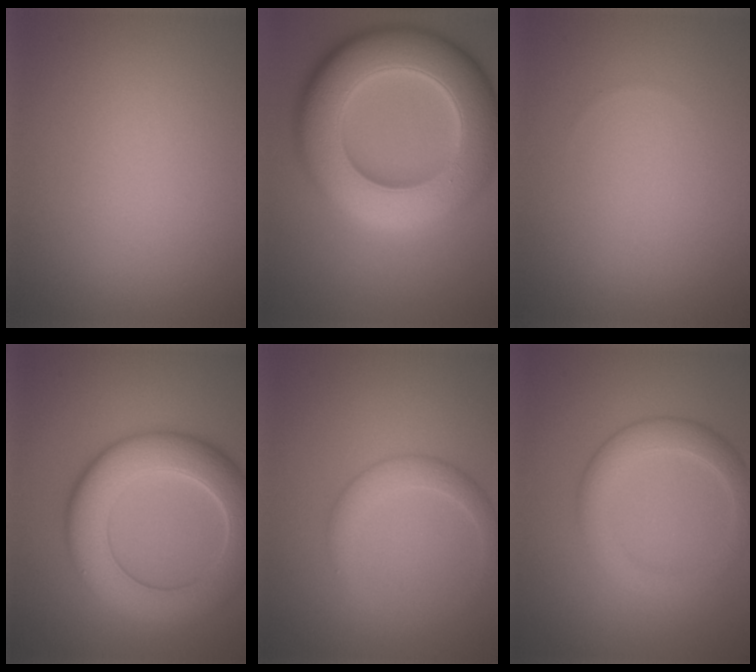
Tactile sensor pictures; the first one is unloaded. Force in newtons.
{"total": 13.6, "press": 13.6, "slide": 0.7}
{"total": 0.0}
{"total": 8.5, "press": 8.5, "slide": 0.5}
{"total": 2.3, "press": 2.3, "slide": 0.1}
{"total": 3.5, "press": 3.5, "slide": 0.1}